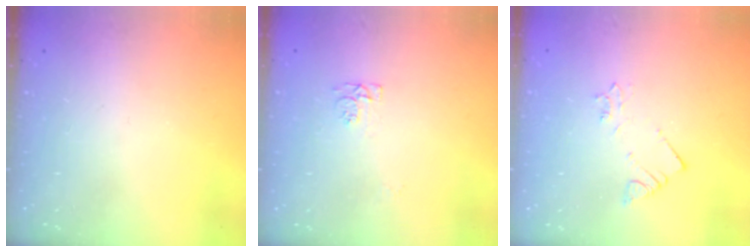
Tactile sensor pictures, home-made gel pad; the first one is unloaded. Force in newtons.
{"total": 4.3, "press": 4.3, "slide": 0.8}
{"total": 2.7, "press": 2.7, "slide": 0.3}